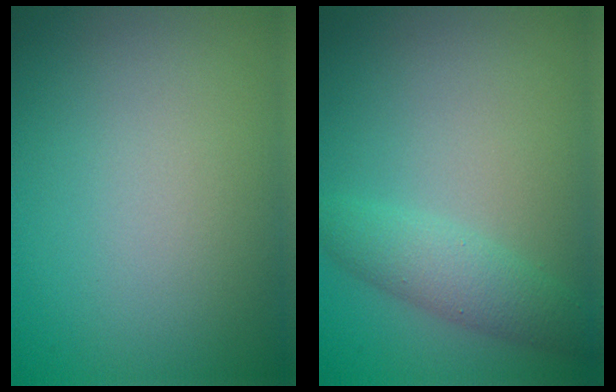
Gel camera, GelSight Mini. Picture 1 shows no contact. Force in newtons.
{"total": 2.9, "press": 2.9, "slide": 0.2}